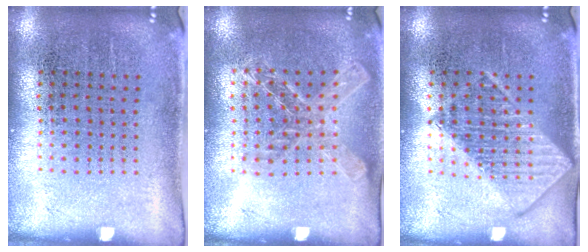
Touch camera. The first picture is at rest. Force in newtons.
{"total": 1.3, "press": 1.3, "slide": 0.3}
{"total": 2.9, "press": 2.9, "slide": 0.3}